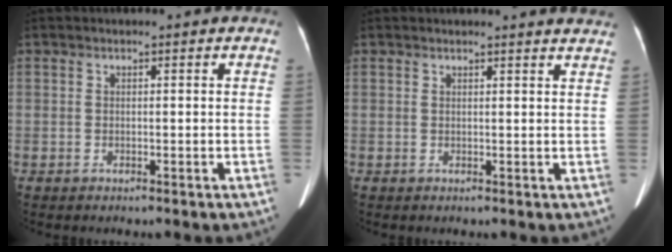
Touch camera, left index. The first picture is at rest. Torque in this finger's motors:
{"motor_torque": [-0.31, -0.18, -0.07, 0.00]}